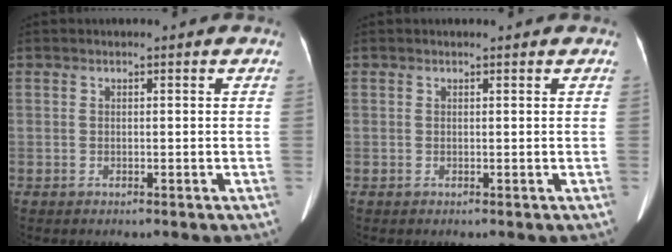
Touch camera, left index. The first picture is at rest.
{"total": 0.7, "force": [0.7, 0.1, 0.1], "torque": [-0.009, 0.005, 0.008]}